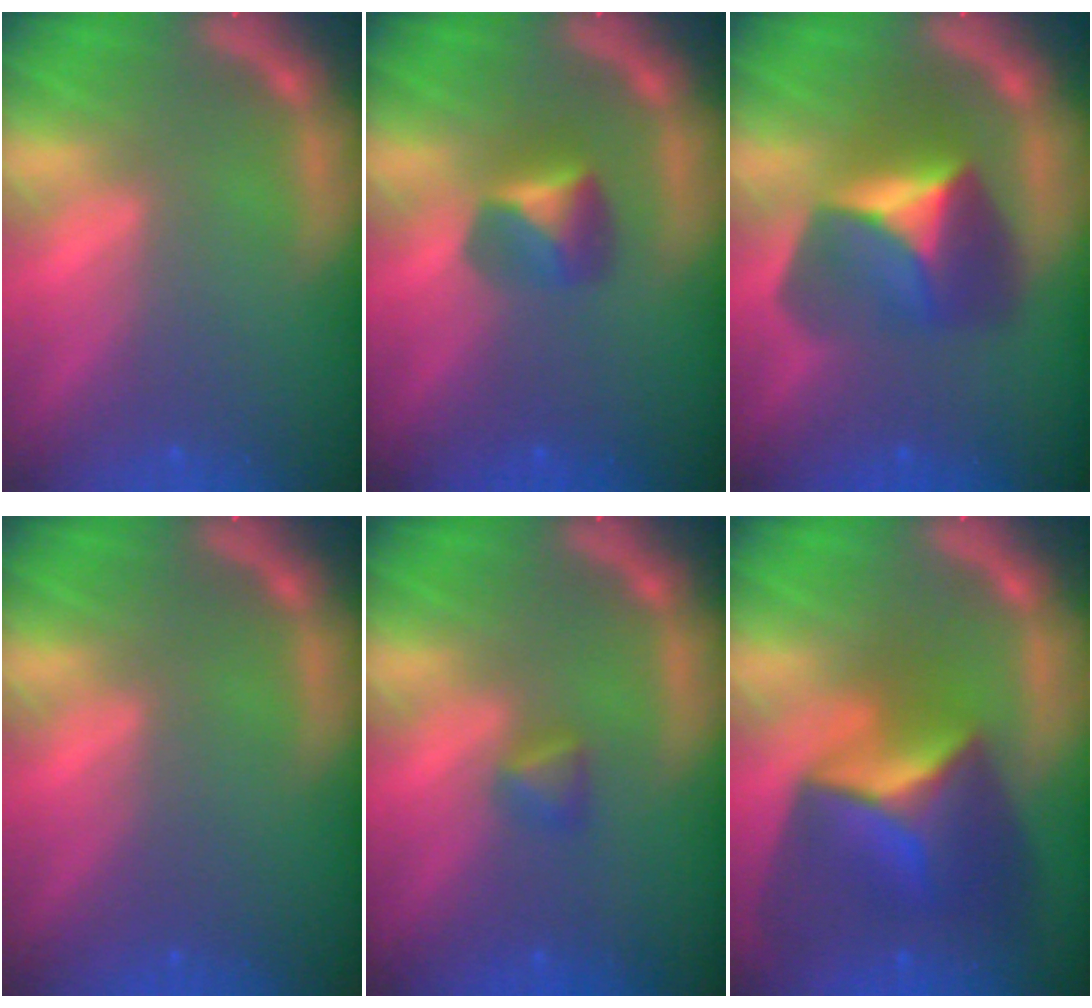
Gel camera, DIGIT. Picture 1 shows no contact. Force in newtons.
{"total": 2.9}
{"total": 6.9}
{"total": 0.0}
{"total": 1.4}
{"total": 9.4}